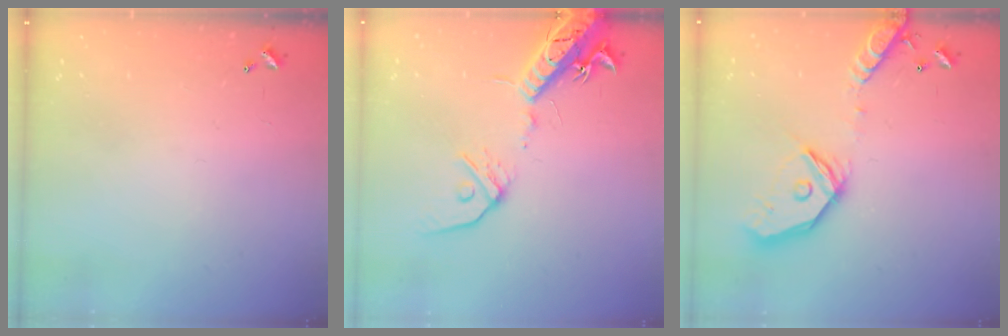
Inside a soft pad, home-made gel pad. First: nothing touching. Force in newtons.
{"total": 16.6, "press": 16.3, "slide": 3.5}
{"total": 18.4, "press": 18.2, "slide": 3.1}